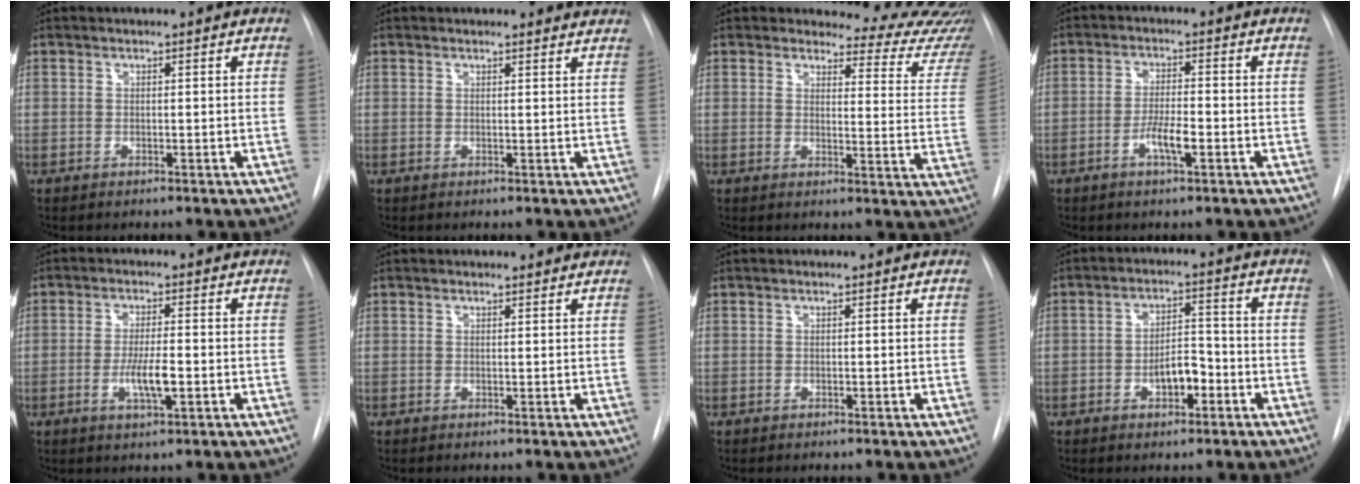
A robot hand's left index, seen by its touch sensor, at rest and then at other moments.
{"total": 2.5, "force": [2.3, 0.8, -0.1], "torque": [0.006, -0.014, 0.006]}
{"total": 13.5, "force": [13.1, 2.9, 1.5], "torque": [0.019, -0.105, 0.111]}
{"total": 4.6, "force": [-2.6, 0.7, 3.7], "torque": [-0.070, -0.006, -0.047]}
{"total": 5.3, "force": [-2.2, 0.9, 4.7], "torque": [-0.090, -0.012, -0.035]}
{"total": 1.7, "force": [1.5, 0.7, 0.2], "torque": [-0.003, 0.002, 0.009]}
{"total": 0.0}
{"total": 5.4, "force": [-2.9, 2.3, 3.9], "torque": [-0.064, 0.006, -0.044]}